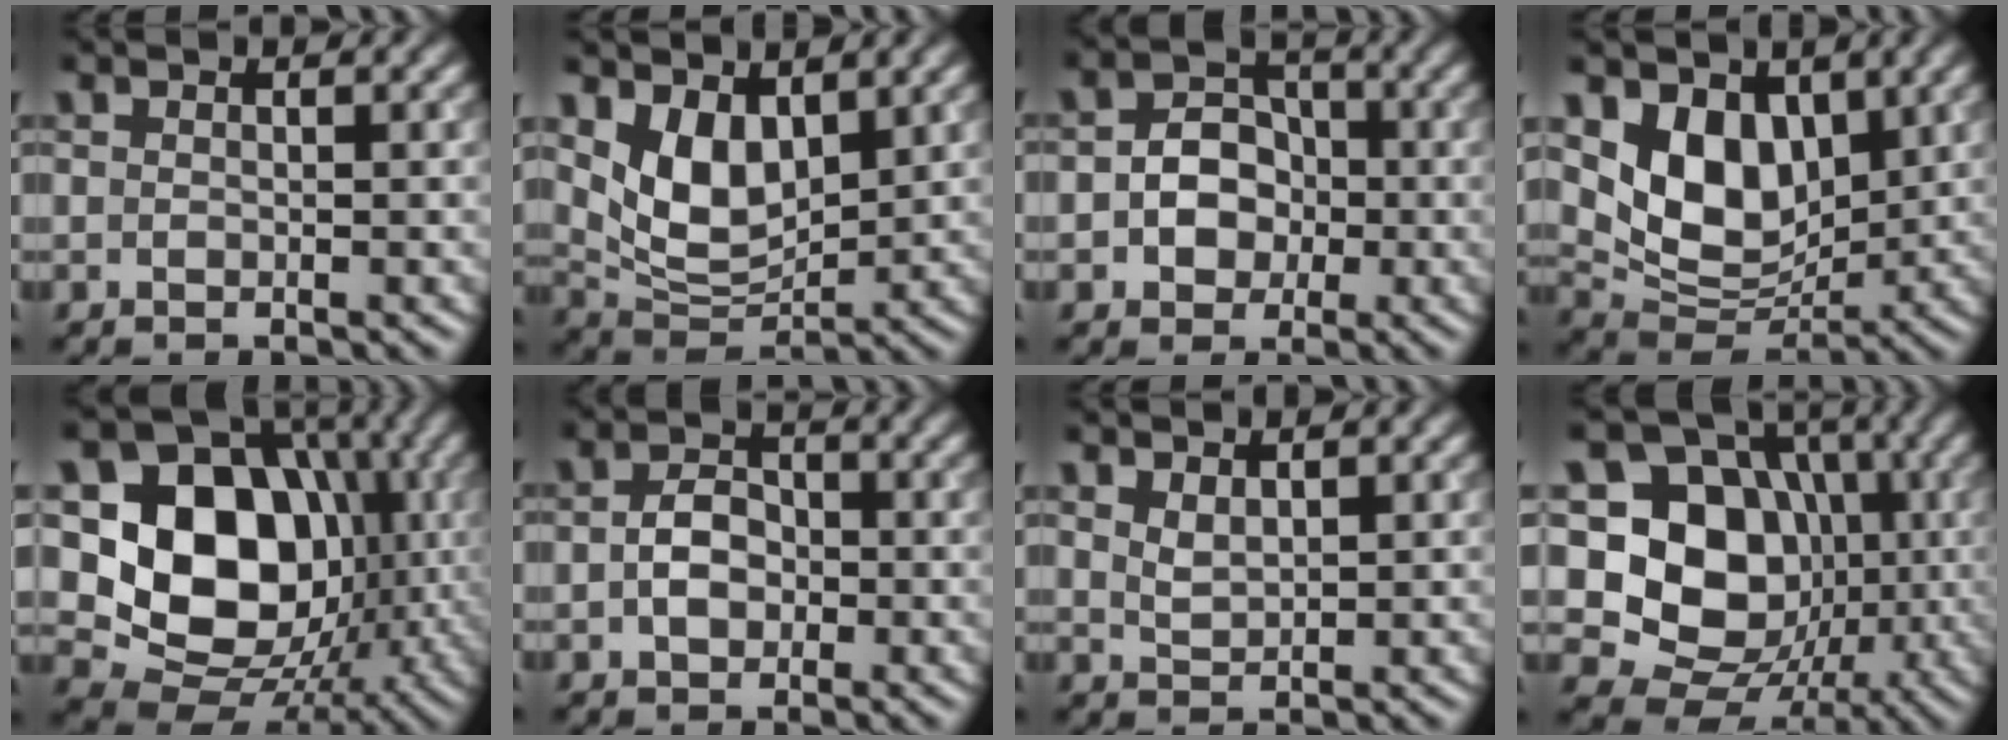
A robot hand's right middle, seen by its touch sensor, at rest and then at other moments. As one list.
[{"total": 5.5, "force": [2.3, 3.2, 3.8], "torque": [-0.078, -0.014, 0.046]}, {"total": 4.0, "force": [-0.6, 3.3, 2.3], "torque": [-0.018, 0.000, -0.021]}, {"total": 6.9, "force": [2.6, 4.7, 4.4], "torque": [-0.080, -0.022, 0.046]}, {"total": 13.9, "force": [0.5, 10.8, 8.7], "torque": [-0.131, -0.004, -0.003]}, {"total": 3.0, "force": [-0.5, 2.2, 2.0], "torque": [-0.037, 0.001, -0.015]}, {"total": 1.4, "force": [1.0, 0.6, 0.8], "torque": [-0.019, 0.000, 0.025]}, {"total": 12.7, "force": [-0.1, 10.6, 7.0], "torque": [-0.112, -0.004, -0.023]}]